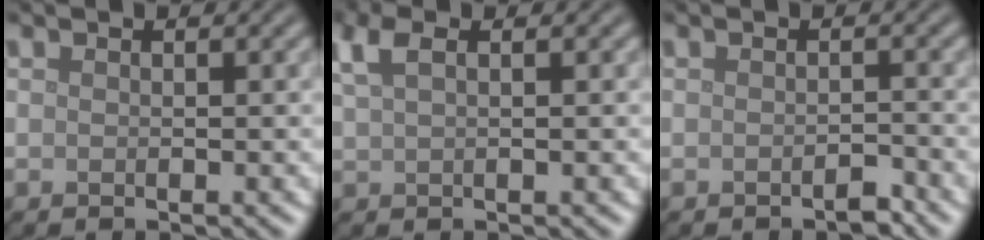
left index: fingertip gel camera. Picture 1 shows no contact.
{"total": 2.4, "force": [1.3, 0.9, 1.8], "torque": [-0.042, 0.007, 0.029]}
{"total": 1.1, "force": [-0.8, 0.2, 0.6], "torque": [-0.009, 0.002, -0.014]}